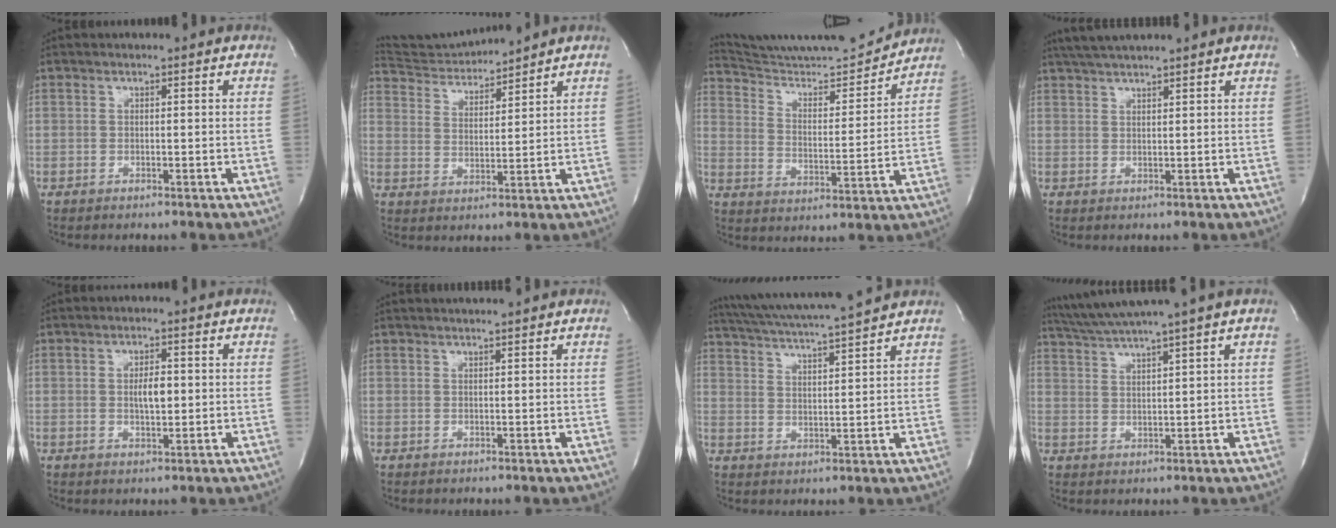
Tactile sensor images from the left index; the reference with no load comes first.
{"total": 7.1, "force": [7.0, -1.0, -0.3], "torque": [-0.007, 0.003, 0.140]}
{"total": 16.3, "force": [15.9, -0.2, 3.7], "torque": [-0.069, -0.040, 0.248]}
{"total": 5.9, "force": [5.2, 0.1, 2.8], "torque": [-0.051, 0.023, 0.089]}
{"total": 3.1, "force": [-0.2, 1.1, 2.9], "torque": [-0.049, -0.010, -0.004]}
{"total": 2.5, "force": [2.3, -0.5, 0.8], "torque": [-0.006, 0.006, 0.032]}
{"total": 13.7, "force": [12.5, -1.0, 5.6], "torque": [-0.108, -0.005, 0.189]}
{"total": 7.9, "force": [6.5, -2.2, 4.0], "torque": [-0.070, 0.003, 0.113]}